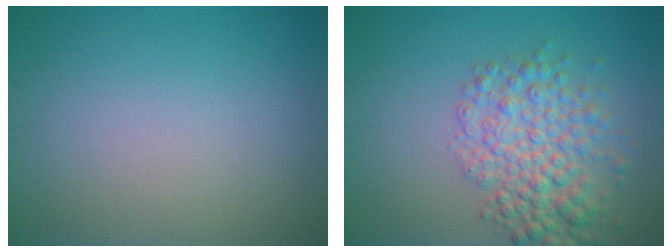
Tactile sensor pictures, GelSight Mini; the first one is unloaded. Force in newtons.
{"total": 5.5, "press": 5.5, "slide": 0.2}